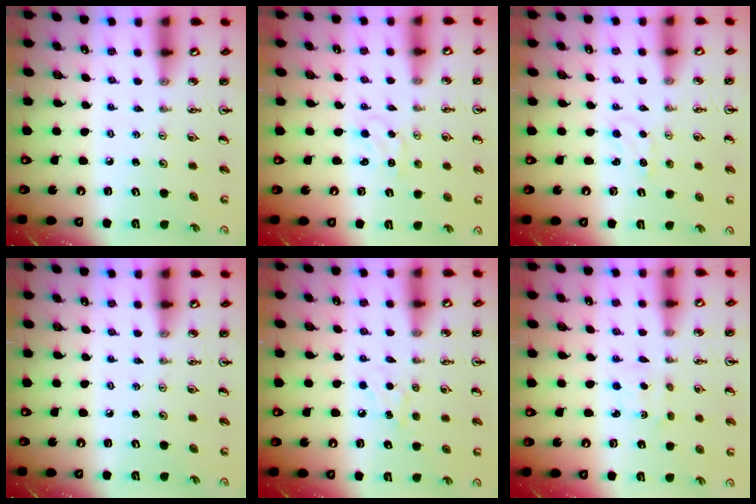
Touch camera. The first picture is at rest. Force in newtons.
{"total": 1.5, "press": 1.5, "slide": 0.2}
{"total": 2.3, "press": 2.3, "slide": 0.2}
{"total": 0.0}
{"total": 5.3, "press": 5.2, "slide": 0.8}
{"total": 1.7, "press": 1.6, "slide": 0.5}